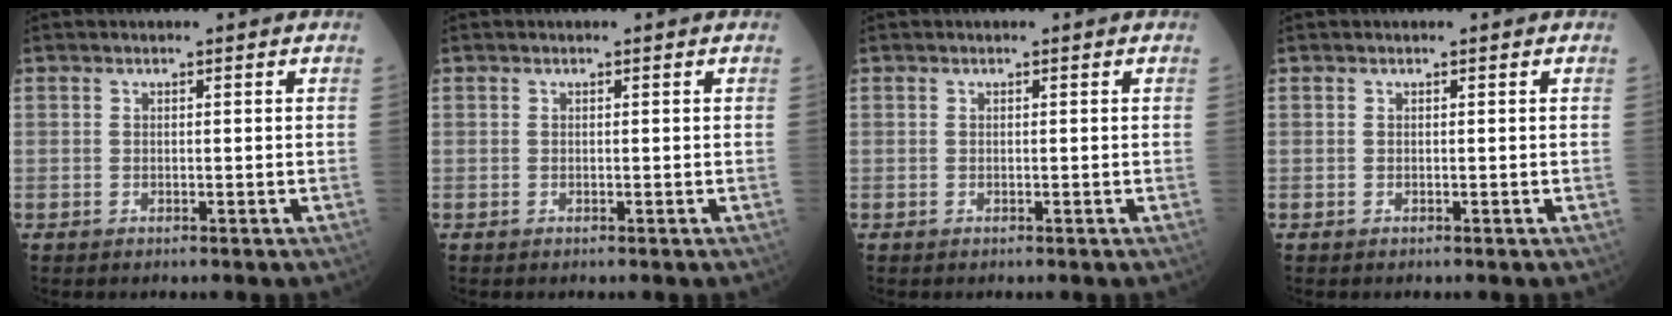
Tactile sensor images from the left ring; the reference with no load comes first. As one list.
[{"total": 0.0}, {"total": 0.0}, {"total": 0.0}]